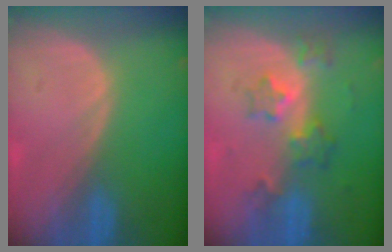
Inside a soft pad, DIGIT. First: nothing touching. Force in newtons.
{"total": 6.1, "press": 5.4, "slide": 2.8}